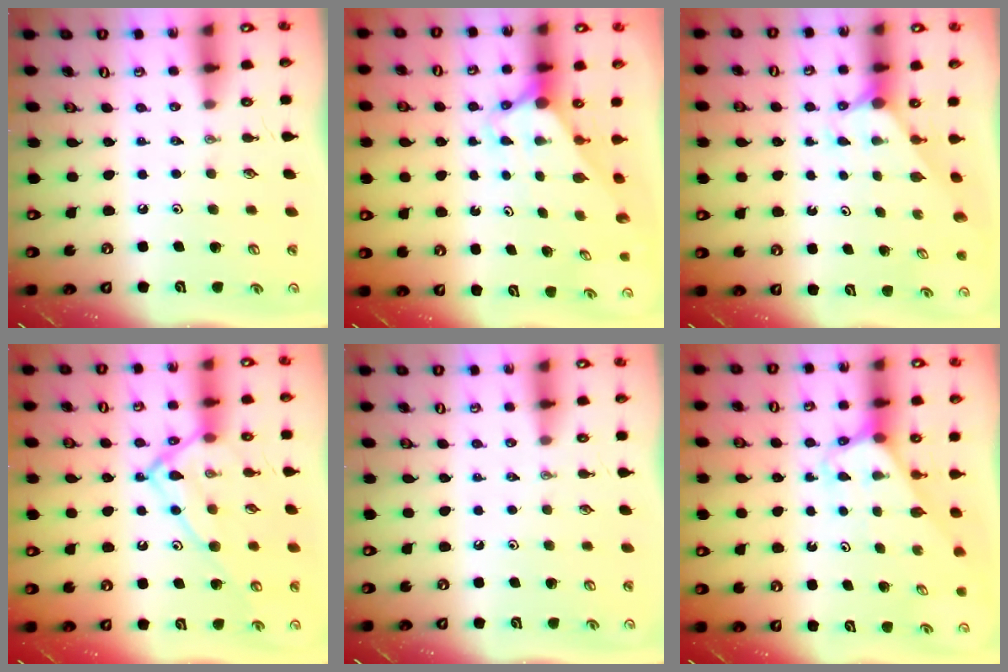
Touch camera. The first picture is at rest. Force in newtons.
{"total": 2.6, "press": 2.6, "slide": 0.1}
{"total": 4.2, "press": 4.2, "slide": 0.3}
{"total": 15.6, "press": 15.5, "slide": 1.3}
{"total": 0.0}
{"total": 3.1, "press": 3.1, "slide": 0.2}